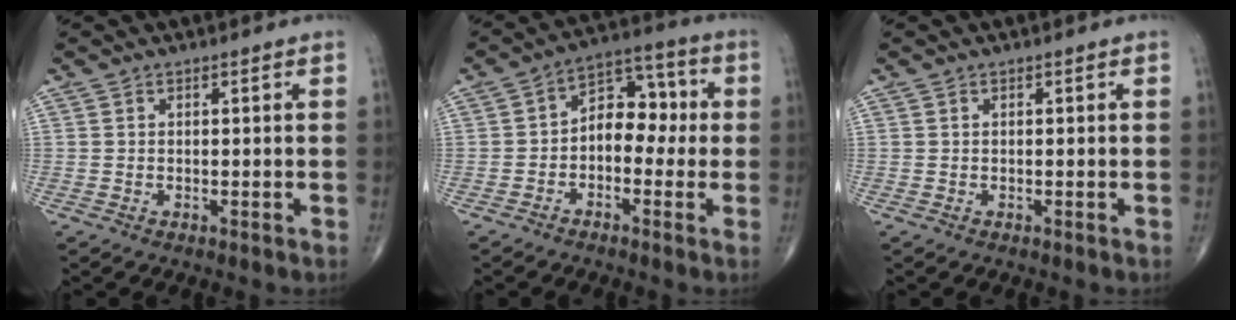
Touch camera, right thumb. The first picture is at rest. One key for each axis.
{"total": 9.2, "fx": -0.7, "fy": 6.2, "fz": 6.8, "tx": -0.061, "ty": 0.041, "tz": -0.027}
{"total": 0.0}